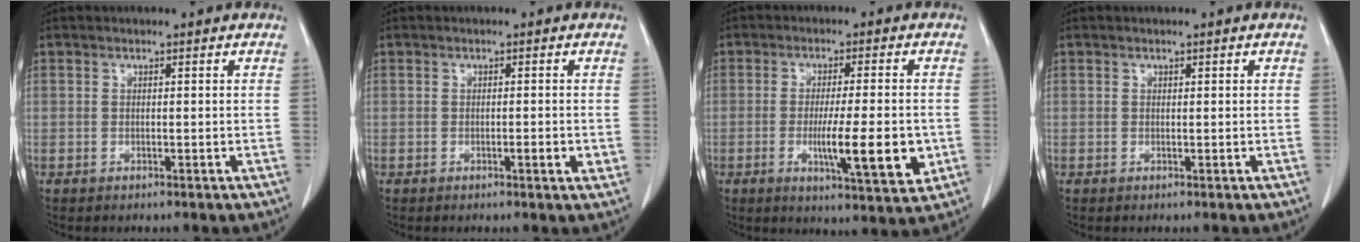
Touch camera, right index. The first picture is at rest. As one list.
[{"total": 1.8, "force": [-0.5, 0.3, 1.7], "torque": [-0.027, -0.001, -0.007]}, {"total": 9.7, "force": [-2.1, 1.7, 9.3], "torque": [-0.139, -0.016, -0.025]}, {"total": 0.0}]